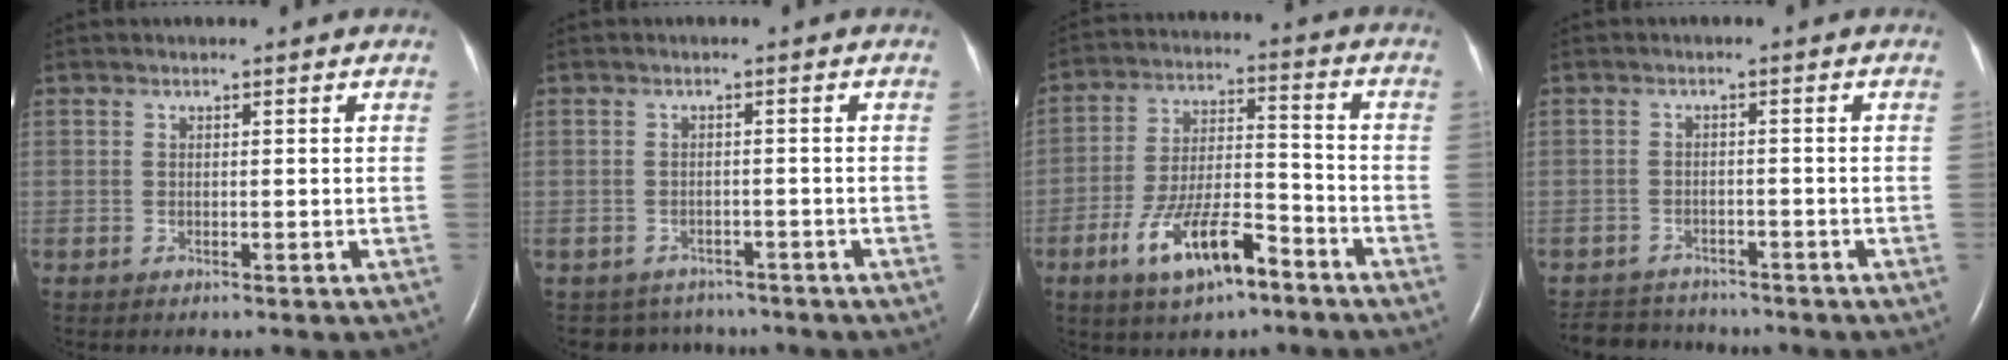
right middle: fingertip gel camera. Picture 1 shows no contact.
{"total": 4.2, "force": [-3.7, 2.1, -0.6], "torque": [0.005, 0.007, -0.050]}
{"total": 11.7, "force": [-6.9, 3.5, 8.8], "torque": [-0.171, 0.004, -0.118]}
{"total": 6.3, "force": [-6.0, 1.8, 0.6], "torque": [-0.012, 0.001, -0.091]}